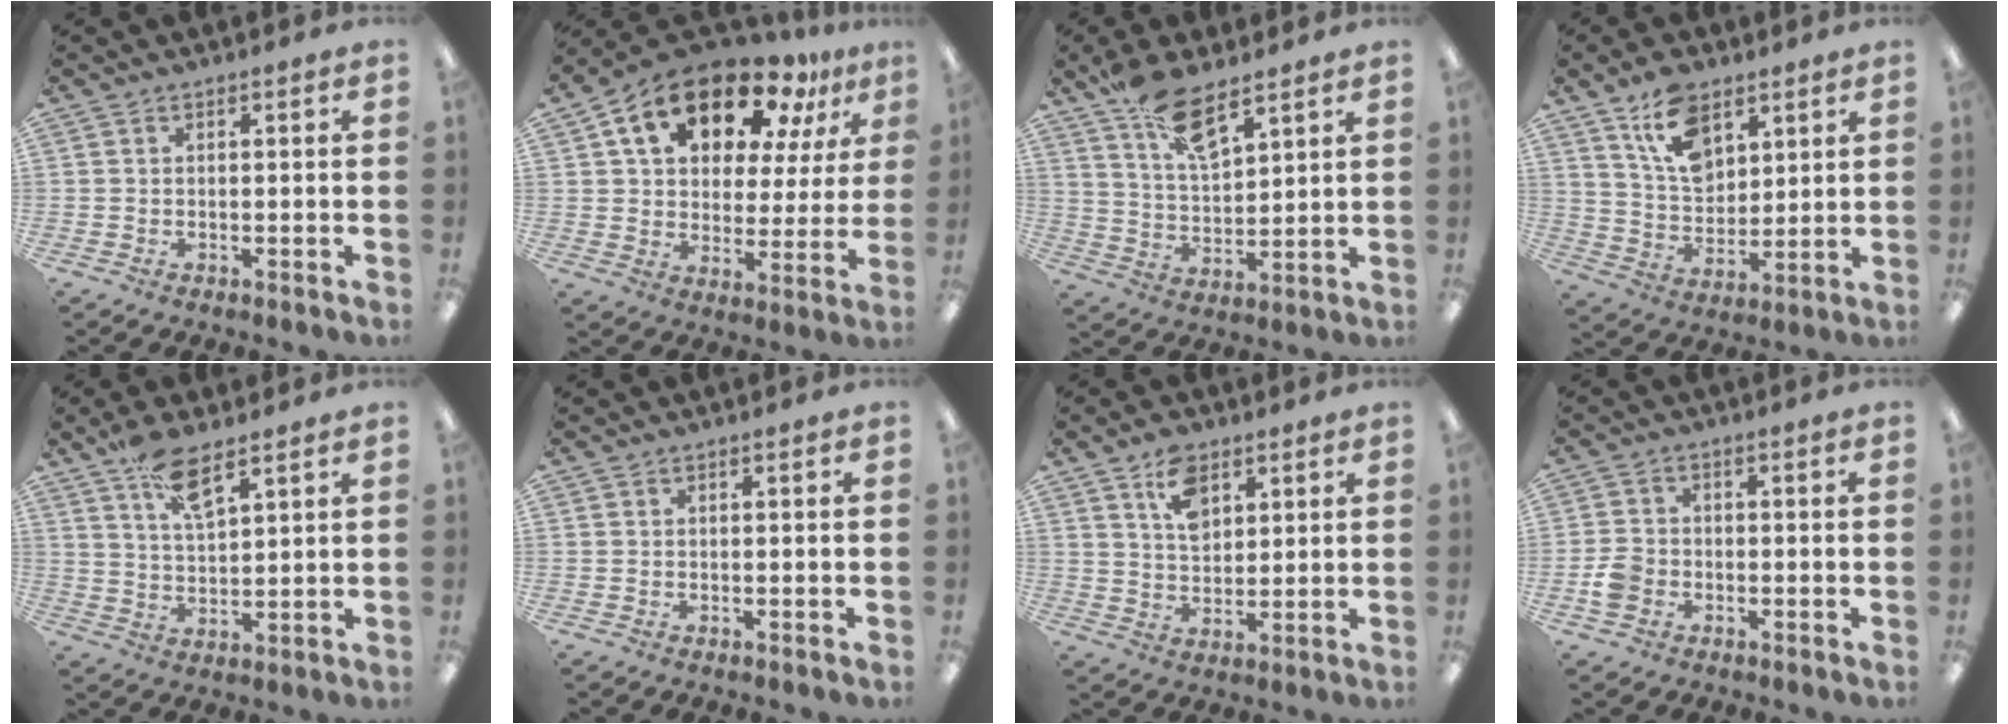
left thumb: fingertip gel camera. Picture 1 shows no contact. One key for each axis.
{"total": 17.9, "fx": 11.8, "fy": 9.6, "fz": 9.4, "tx": -0.168, "ty": -0.055, "tz": 0.206}
{"total": 12.2, "fx": 9.1, "fy": 4.5, "fz": 6.8, "tx": -0.123, "ty": -0.044, "tz": 0.164}
{"total": 12.5, "fx": 7.5, "fy": 7.5, "fz": 6.5, "tx": -0.109, "ty": -0.026, "tz": 0.140}
{"total": 9.4, "fx": 6.6, "fy": 3.3, "fz": 5.8, "tx": -0.105, "ty": -0.027, "tz": 0.117}
{"total": 0.0}
{"total": 8.1, "fx": 4.5, "fy": 5.1, "fz": 4.4, "tx": -0.069, "ty": -0.008, "tz": 0.080}
{"total": 4.3, "fx": -1.6, "fy": 3.4, "fz": 2.2, "tx": -0.041, "ty": 0.008, "tz": -0.030}